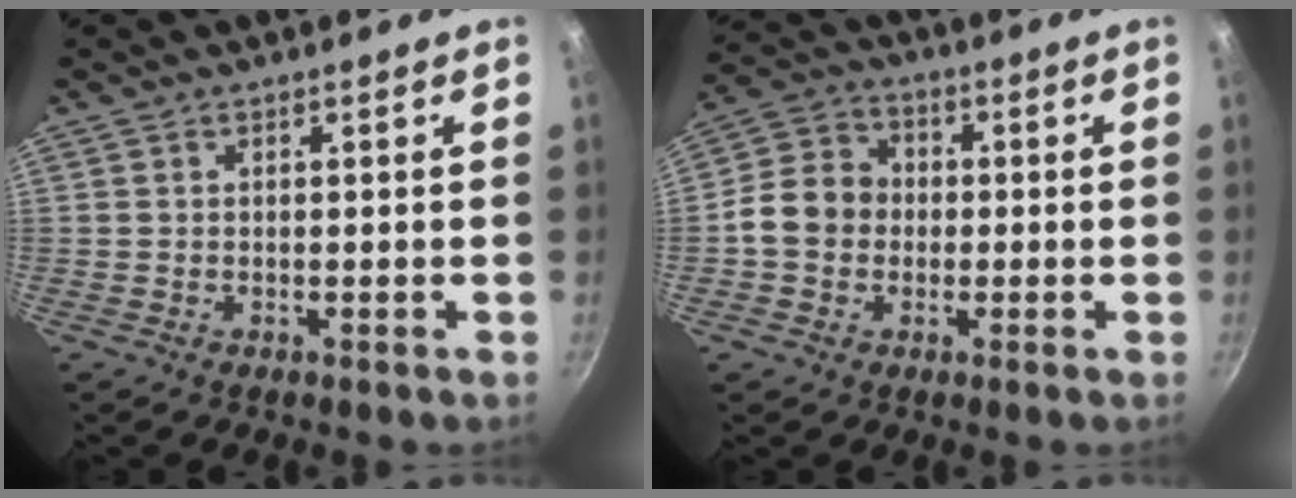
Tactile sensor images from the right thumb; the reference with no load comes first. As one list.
[{"total": 9.0, "force": [-0.8, 7.7, 4.7], "torque": [-0.056, 0.021, -0.033]}]